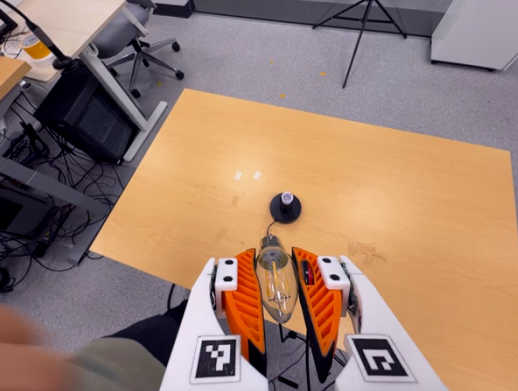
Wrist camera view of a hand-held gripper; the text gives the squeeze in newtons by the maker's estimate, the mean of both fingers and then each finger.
{"total": 20.7, "left": 22.4, "right": 18.9}